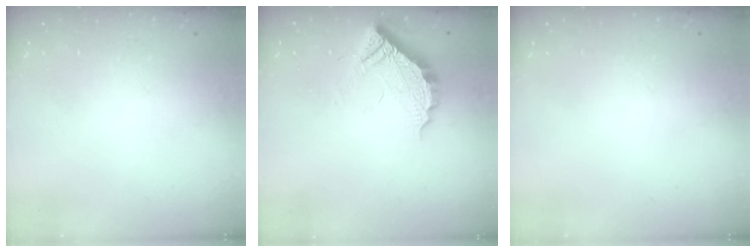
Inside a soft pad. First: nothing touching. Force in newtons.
{"total": 10.5, "press": 10.5, "slide": 0.7}
{"total": 0.0}